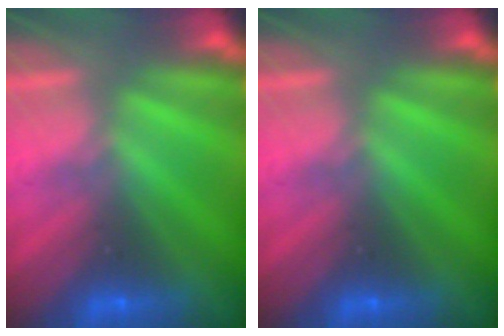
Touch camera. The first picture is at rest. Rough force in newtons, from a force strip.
{"total": 0.0}